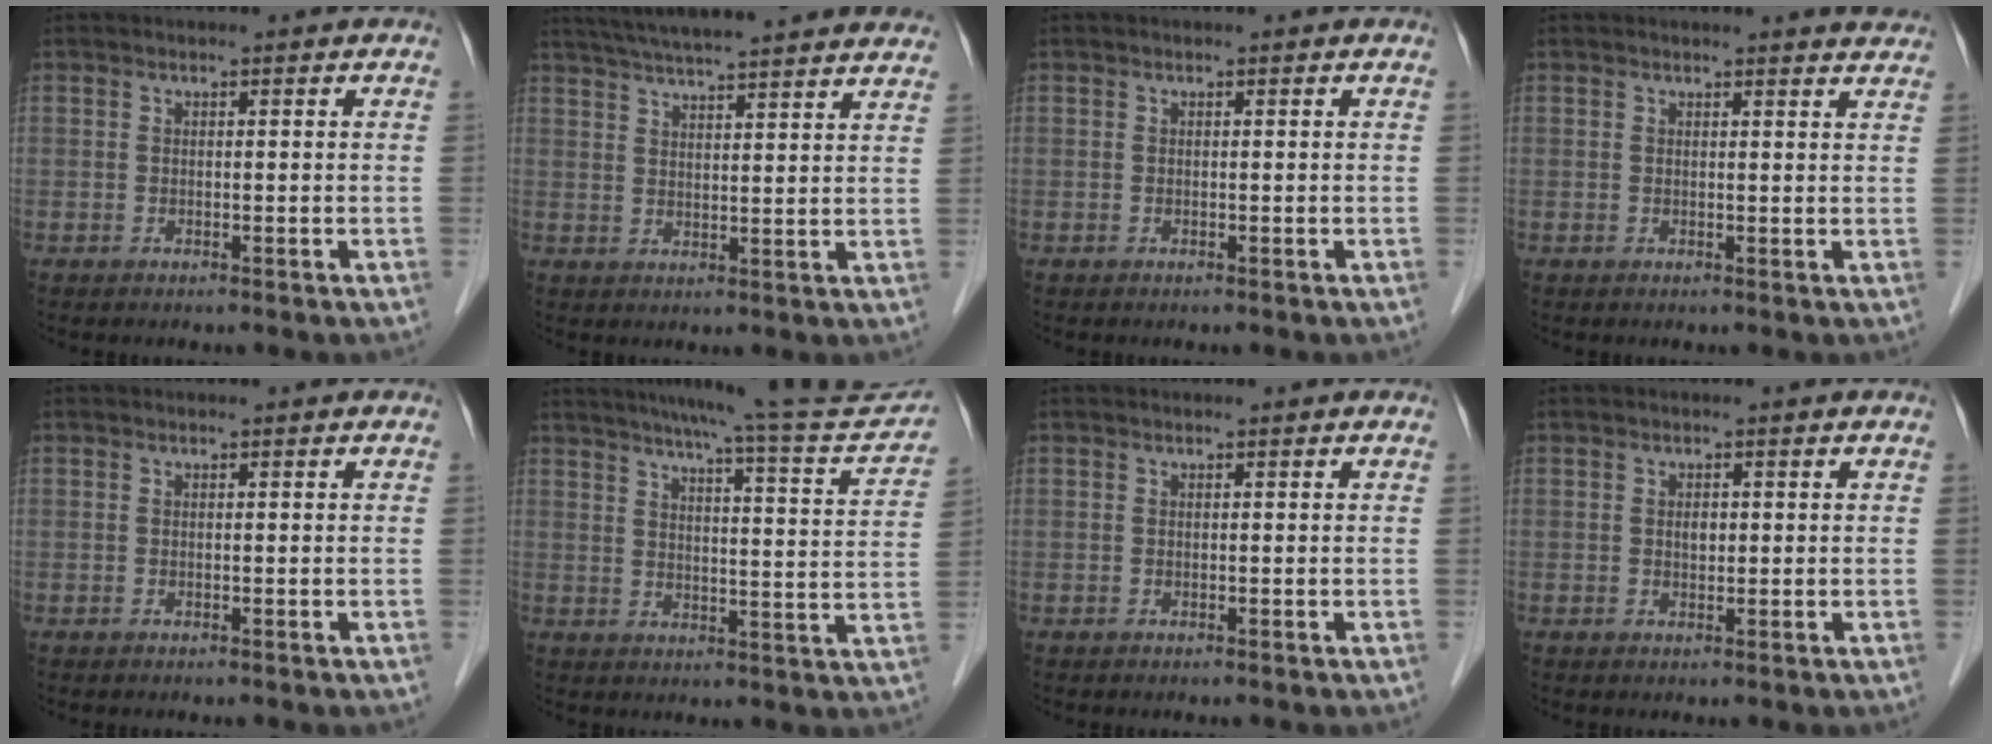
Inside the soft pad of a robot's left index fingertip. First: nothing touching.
{"total": 23.0, "force": [20.6, 1.4, 10.1], "torque": [-0.165, 0.019, 0.270]}
{"total": 0.0}
{"total": 4.8, "force": [4.7, 0.2, 0.8], "torque": [-0.011, -0.009, 0.031]}
{"total": 0.0}
{"total": 19.4, "force": [17.8, -0.4, 7.6], "torque": [-0.112, -0.055, 0.217]}
{"total": 0.0}
{"total": 1.2, "force": [0.2, 0.7, 0.9], "torque": [-0.015, 0.001, 0.004]}